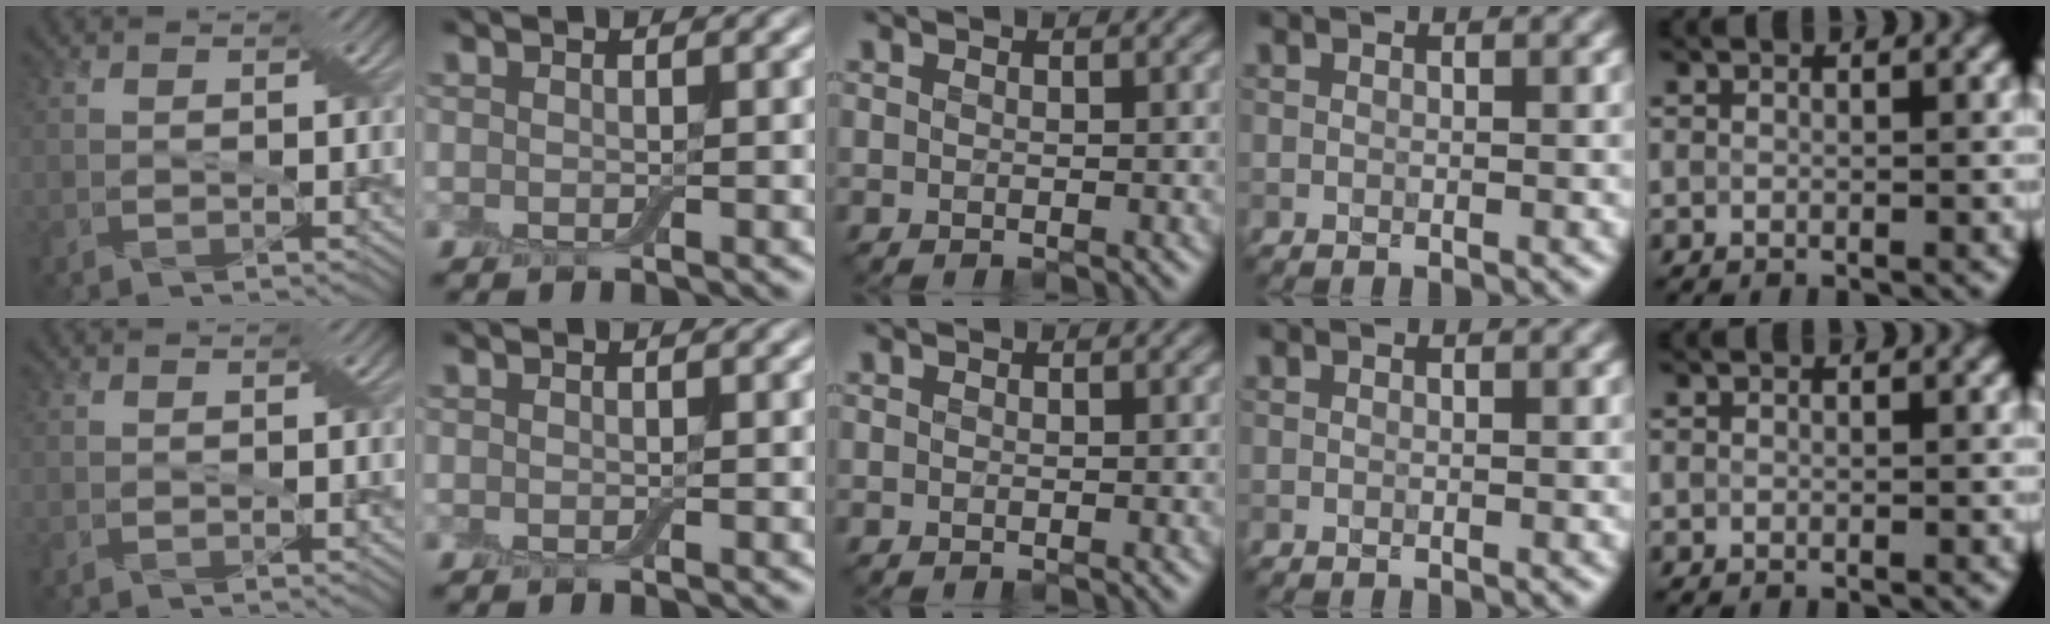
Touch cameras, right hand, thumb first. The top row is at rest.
{}